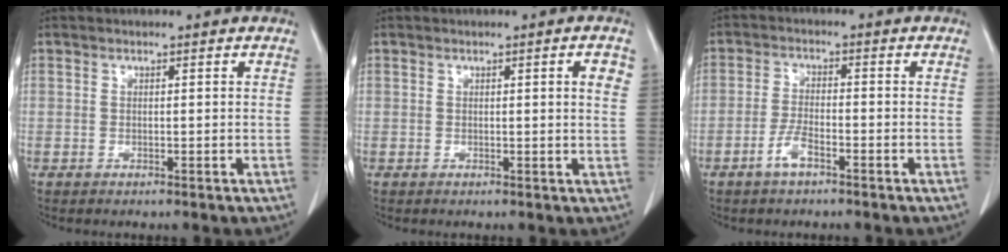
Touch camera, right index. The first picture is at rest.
{"total": 3.0, "force": [1.1, 0.1, 2.7], "torque": [-0.027, -0.001, 0.011]}
{"total": 3.6, "force": [-2.2, 0.9, 2.7], "torque": [-0.054, 0.002, -0.046]}